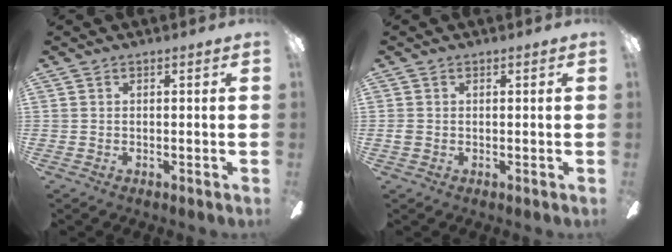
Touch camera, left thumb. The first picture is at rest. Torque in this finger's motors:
{"motor_torque": [0.11, 0.41, 0.09, 0.00, -0.02]}